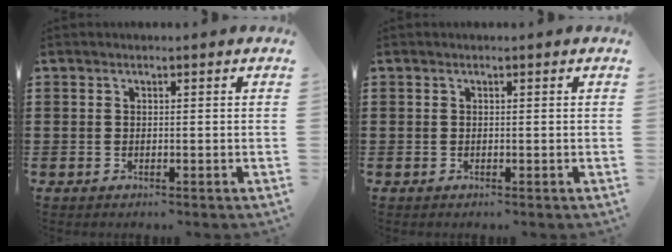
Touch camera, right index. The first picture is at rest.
{"total": 0.0}